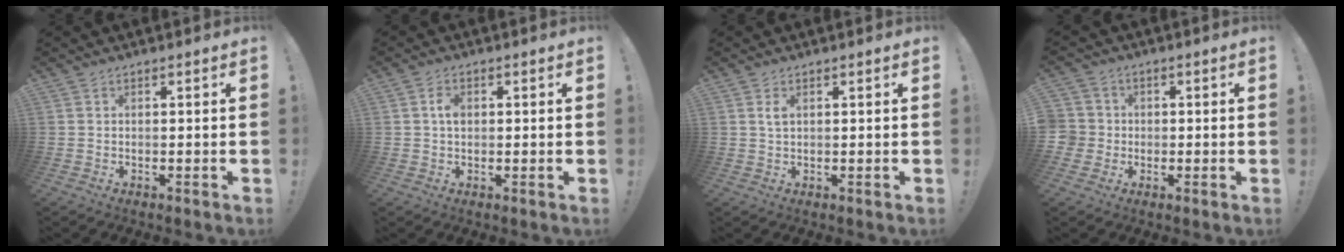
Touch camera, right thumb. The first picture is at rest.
{"total": 3.1, "force": [0.4, 2.1, 2.3], "torque": [-0.033, 0.003, 0.004]}
{"total": 2.0, "force": [0.8, 0.8, 1.6], "torque": [-0.018, -0.004, 0.009]}
{"total": 4.7, "force": [-0.5, 4.5, 1.1], "torque": [-0.032, 0.011, -0.008]}